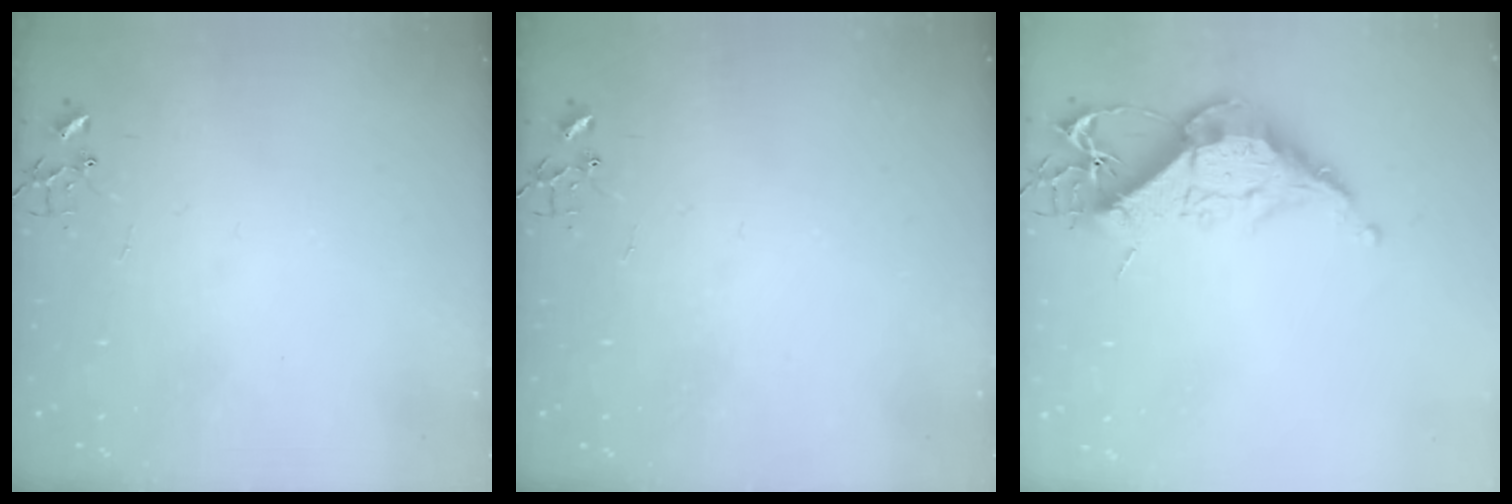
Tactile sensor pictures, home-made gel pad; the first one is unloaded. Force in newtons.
{"total": 0.0}
{"total": 14.3, "press": 14.2, "slide": 1.5}